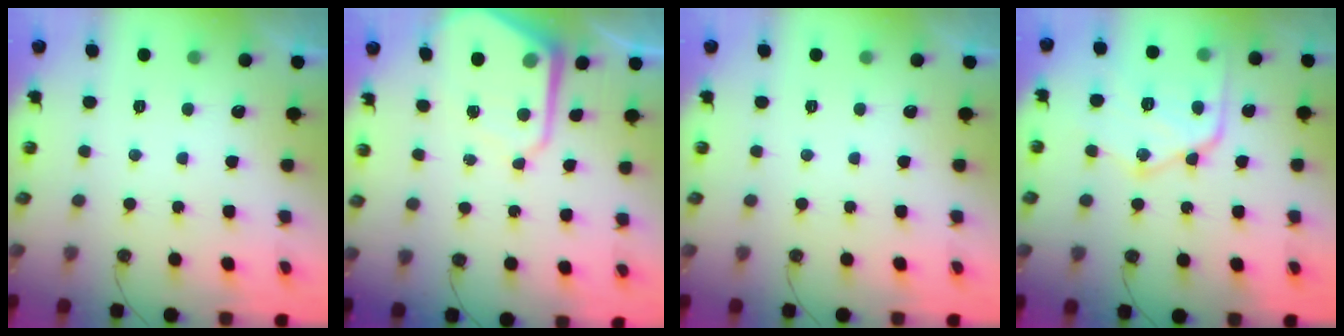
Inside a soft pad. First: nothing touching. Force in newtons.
{"total": 8.3, "press": 8.3, "slide": 0.7}
{"total": 0.0}
{"total": 18.9, "press": 18.8, "slide": 2.1}